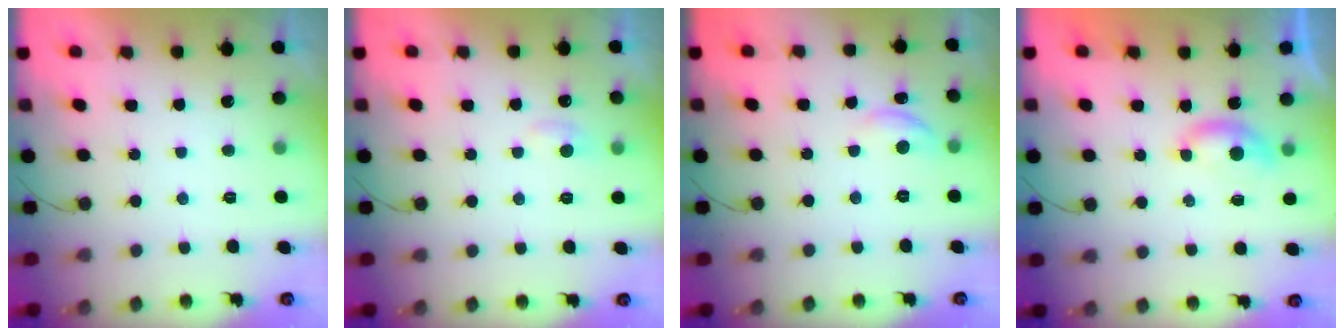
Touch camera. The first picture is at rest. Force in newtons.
{"total": 4.5, "press": 4.5, "slide": 0.6}
{"total": 7.5, "press": 7.5, "slide": 0.7}
{"total": 4.4, "press": 4.3, "slide": 0.6}